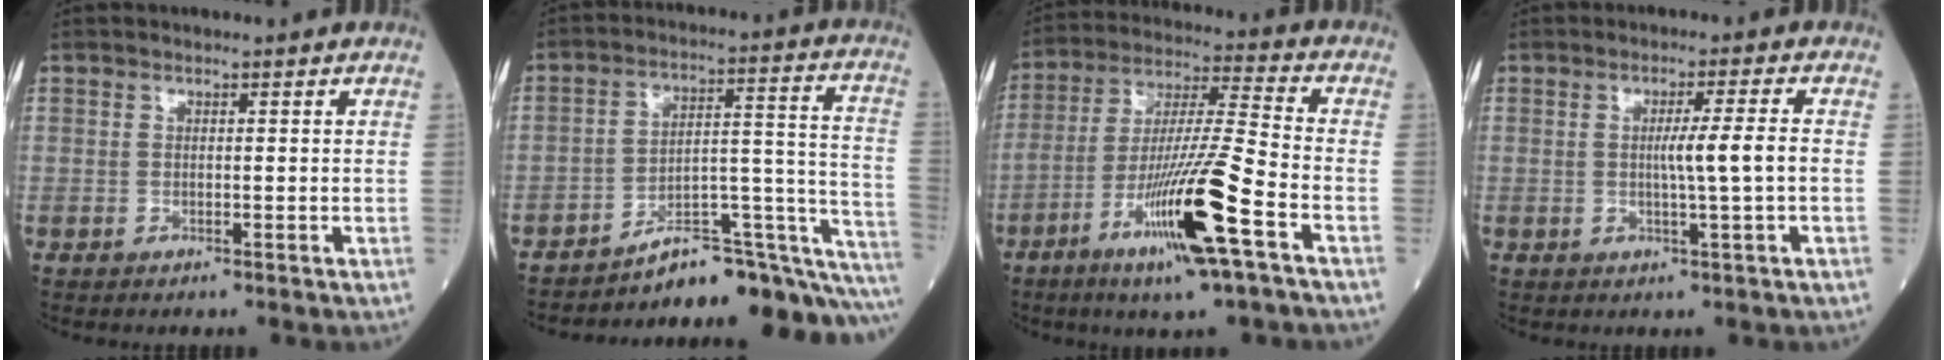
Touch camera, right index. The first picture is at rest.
{"total": 17.9, "force": [-15.7, 2.3, 8.3], "torque": [-0.047, 0.067, -0.217]}
{"total": 15.3, "force": [-7.1, -0.4, 13.6], "torque": [-0.267, -0.017, -0.128]}
{"total": 4.6, "force": [-0.3, -0.9, 4.5], "torque": [-0.076, -0.002, -0.005]}